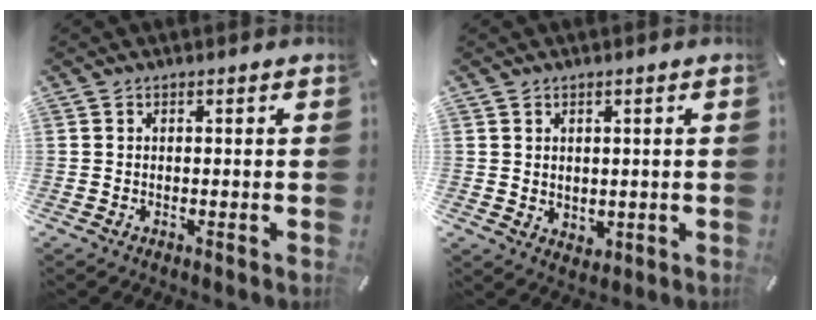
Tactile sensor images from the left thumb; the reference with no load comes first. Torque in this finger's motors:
{"motor_torque": [-0.12, -0.28, -0.10, 0.11, -0.02]}